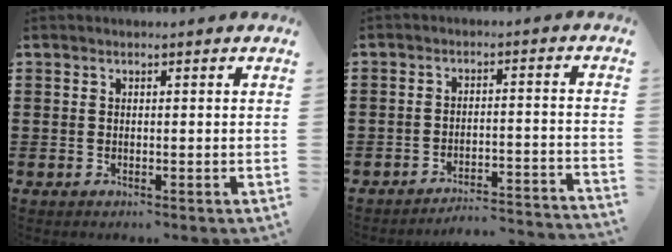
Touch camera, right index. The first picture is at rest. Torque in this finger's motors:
{"motor_torque": [-0.52, 1.61, -1.05, -0.21]}